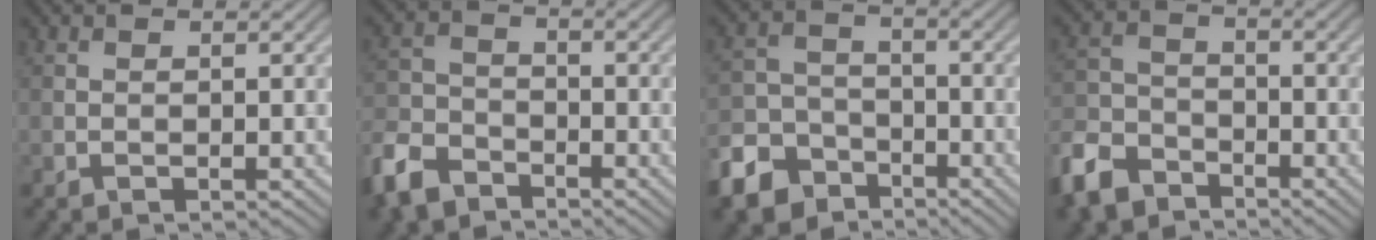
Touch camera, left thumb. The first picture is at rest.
{"total": 7.5, "force": [-5.7, 3.7, 3.1], "torque": [-0.079, -0.011, -0.130]}
{"total": 8.4, "force": [-5.8, 5.3, 3.0], "torque": [-0.072, -0.017, -0.119]}
{"total": 8.3, "force": [-6.2, 4.3, 3.4], "torque": [-0.085, -0.008, -0.142]}